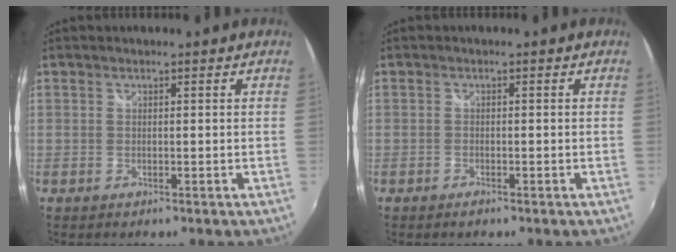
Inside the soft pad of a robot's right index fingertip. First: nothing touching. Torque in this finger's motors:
{"motor_torque": [0.07, -0.07, -0.02, -0.01]}